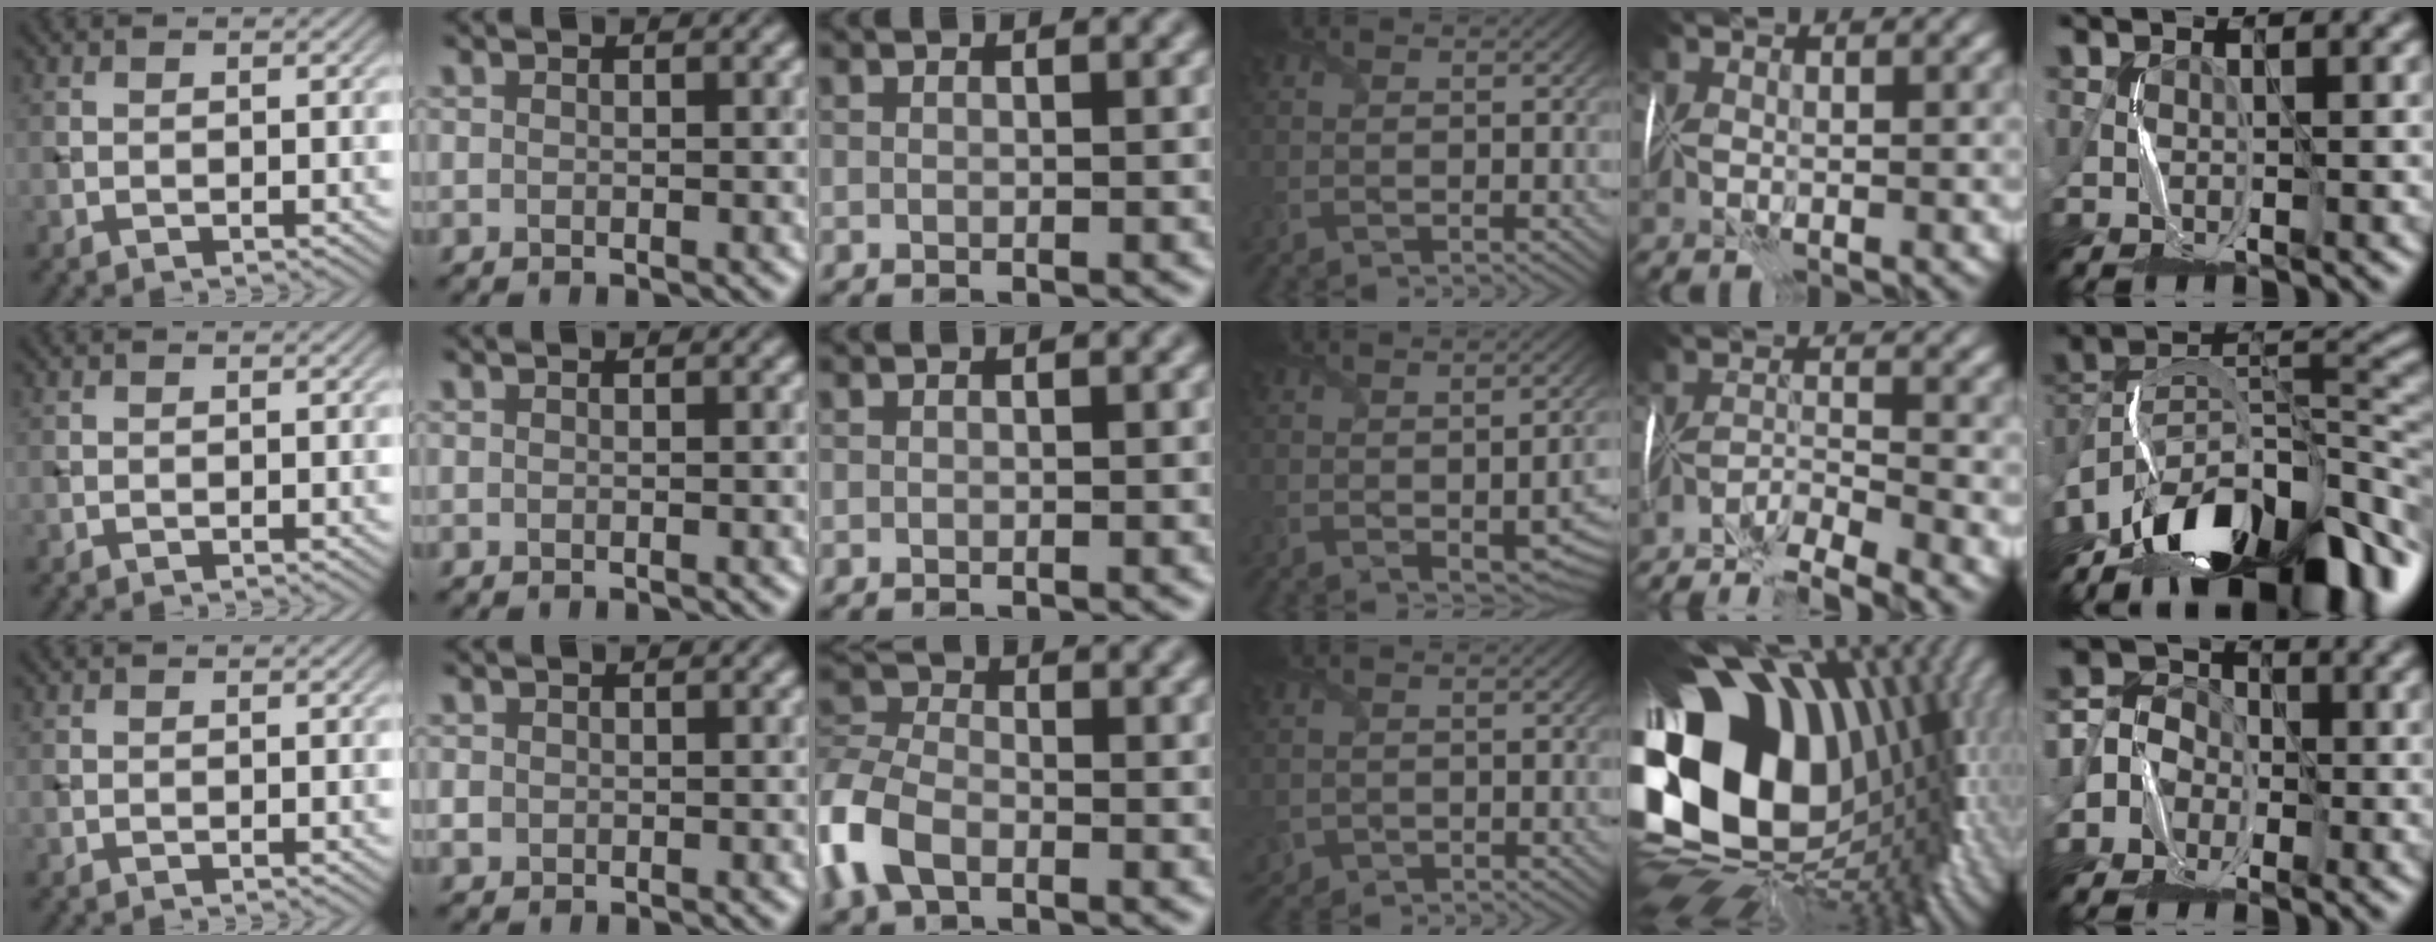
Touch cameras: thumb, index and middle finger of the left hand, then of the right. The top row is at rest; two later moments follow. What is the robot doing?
{"motion": "fold", "object": "wrapping paper"}